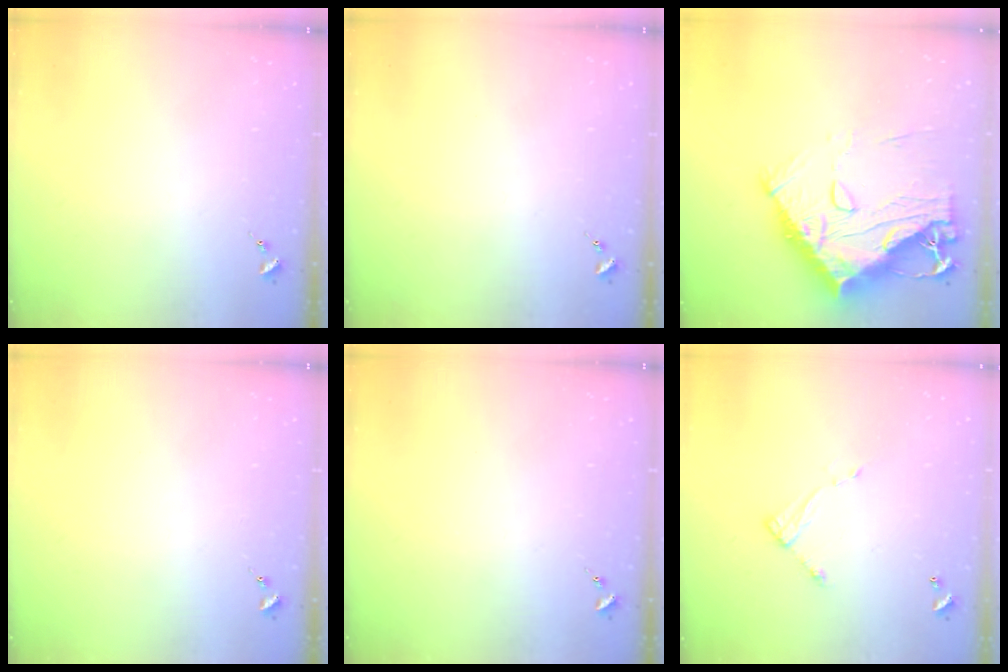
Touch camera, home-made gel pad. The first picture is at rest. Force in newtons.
{"total": 0.0}
{"total": 23.2, "press": 23.1, "slide": 2.2}
{"total": 0.0}
{"total": 0.0}
{"total": 6.6, "press": 6.6, "slide": 0.5}